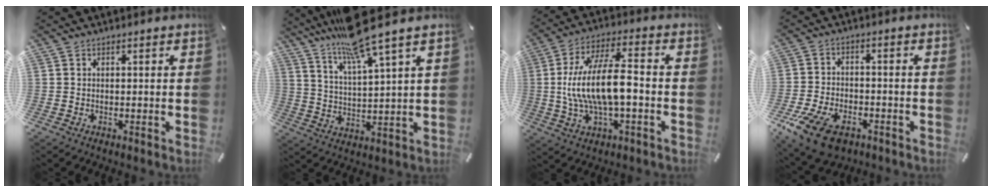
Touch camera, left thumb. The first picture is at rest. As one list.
[{"total": 12.7, "force": [10.5, 1.0, 7.0], "torque": [-0.153, -0.050, 0.182]}, {"total": 15.7, "force": [-1.6, 6.3, 14.3], "torque": [-0.285, 0.007, -0.031]}, {"total": 11.3, "force": [-6.6, 6.4, 6.5], "torque": [-0.138, 0.028, -0.121]}]